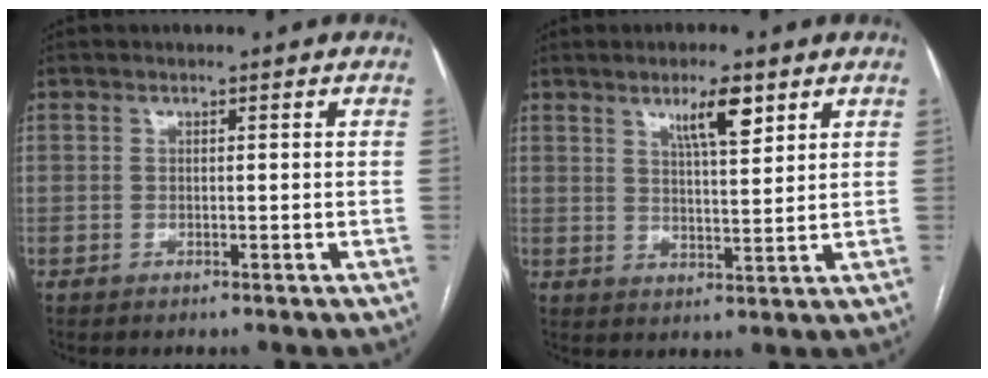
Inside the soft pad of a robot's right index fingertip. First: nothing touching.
{"total": 6.1, "force": [3.6, 1.2, 4.8], "torque": [-0.083, 0.000, 0.061]}